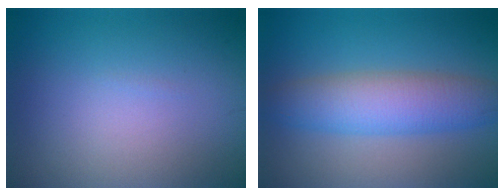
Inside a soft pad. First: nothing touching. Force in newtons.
{"total": 5.7, "press": 5.6, "slide": 0.3}